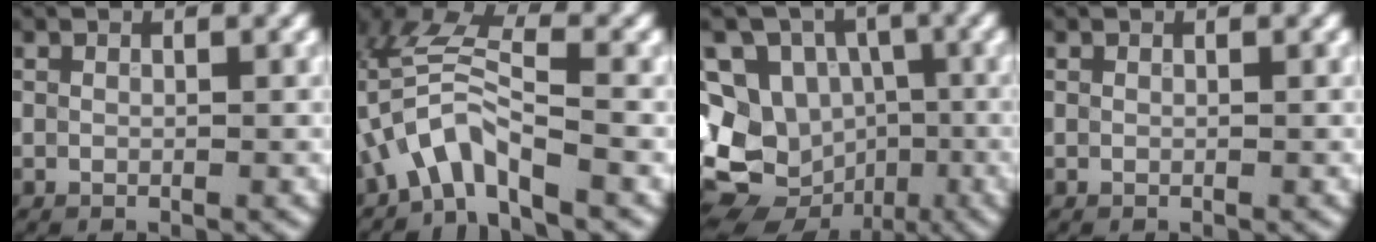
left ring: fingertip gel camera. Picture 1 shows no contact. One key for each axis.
{"total": 5.2, "fx": -2.6, "fy": 1.7, "fz": 4.2, "tx": -0.085, "ty": 0.013, "tz": -0.054}
{"total": 15.2, "fx": -3.9, "fy": 13.5, "fz": 5.9, "tx": -0.141, "ty": 0.011, "tz": -0.080}
{"total": 0.0}